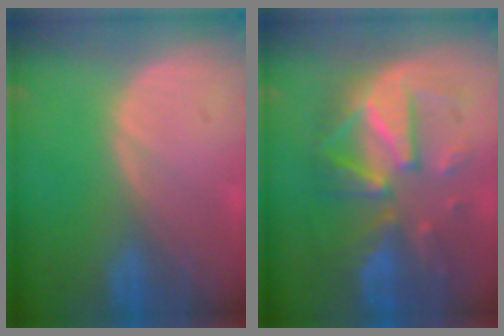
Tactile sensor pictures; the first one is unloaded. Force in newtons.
{"total": 10.3, "press": 10.3, "slide": 0.8}